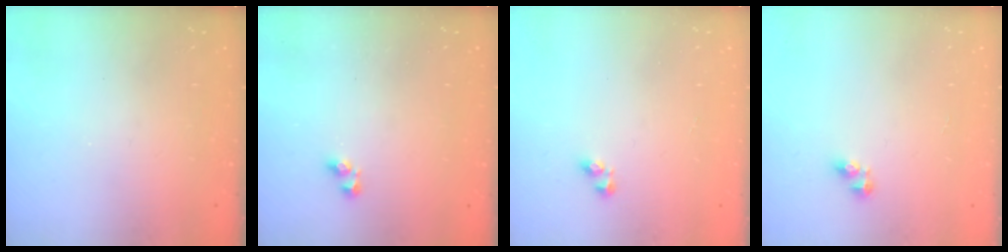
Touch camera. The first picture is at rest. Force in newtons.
{"total": 3.0, "press": 3.0, "slide": 0.4}
{"total": 2.6, "press": 2.5, "slide": 0.6}
{"total": 3.3, "press": 3.2, "slide": 0.5}